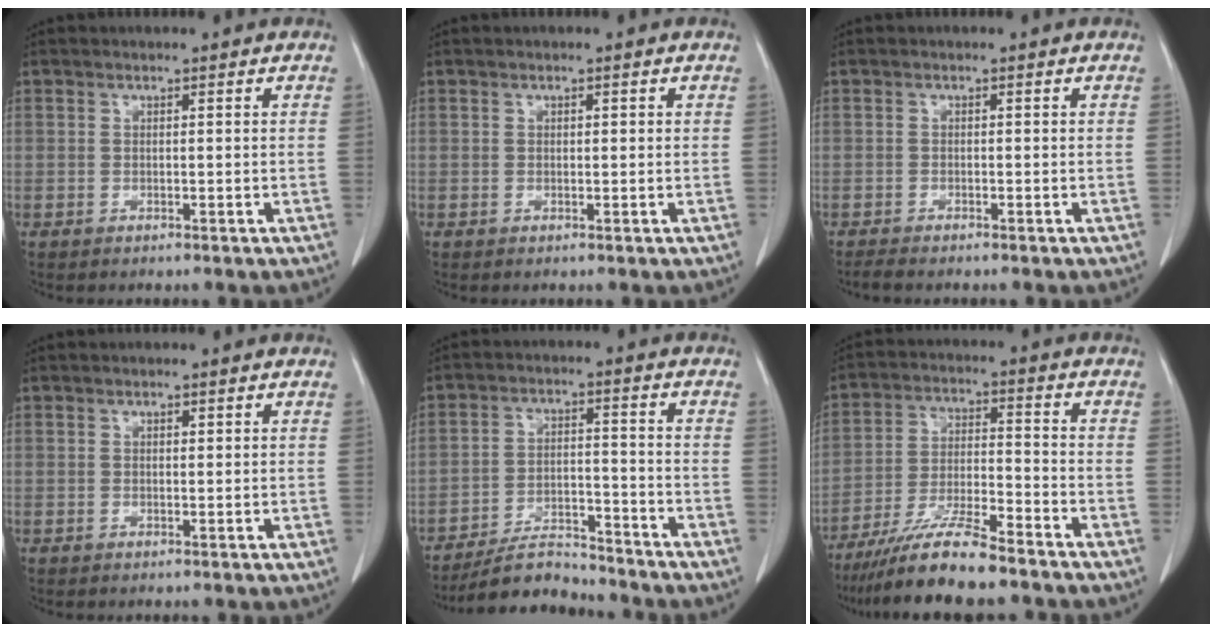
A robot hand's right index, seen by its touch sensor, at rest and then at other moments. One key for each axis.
{"total": 0.6, "fx": 0.2, "fy": 0.3, "fz": 0.5, "tx": -0.006, "ty": 0.001, "tz": 0.003}
{"total": 2.2, "fx": -1.9, "fy": 0.0, "fz": 1.1, "tx": -0.019, "ty": -0.004, "tz": -0.030}
{"total": 0.5, "fx": 0.3, "fy": 0.3, "fz": 0.4, "tx": -0.007, "ty": -0.001, "tz": 0.005}
{"total": 8.1, "fx": -7.8, "fy": 1.6, "fz": 1.6, "tx": -0.025, "ty": 0.000, "tz": -0.136}
{"total": 10.7, "fx": -8.9, "fy": 0.3, "fz": 5.9, "tx": -0.108, "ty": -0.018, "tz": -0.161}